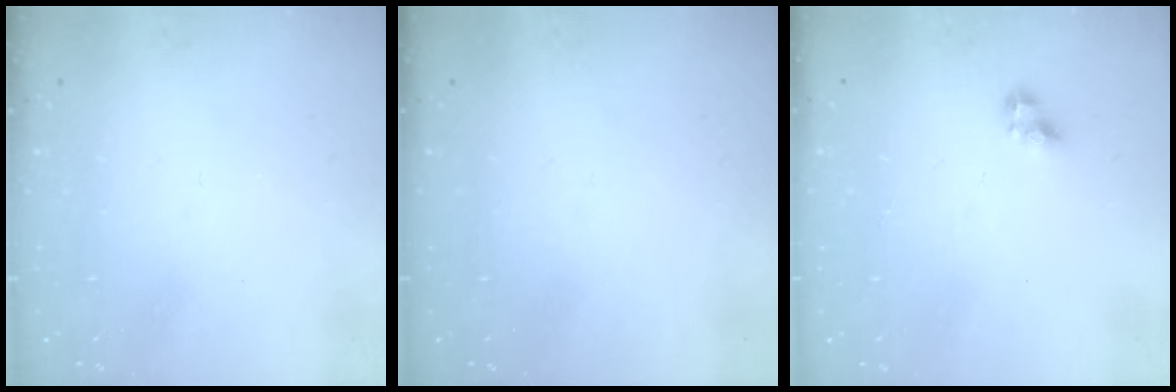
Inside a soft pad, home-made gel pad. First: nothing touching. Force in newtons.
{"total": 0.0}
{"total": 5.1, "press": 5.1, "slide": 0.3}